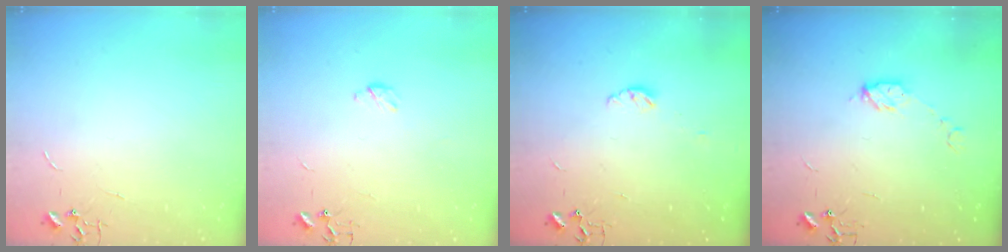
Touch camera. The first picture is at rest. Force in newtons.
{"total": 3.3, "press": 3.2, "slide": 0.5}
{"total": 3.8, "press": 3.7, "slide": 0.4}
{"total": 4.4, "press": 4.3, "slide": 0.5}